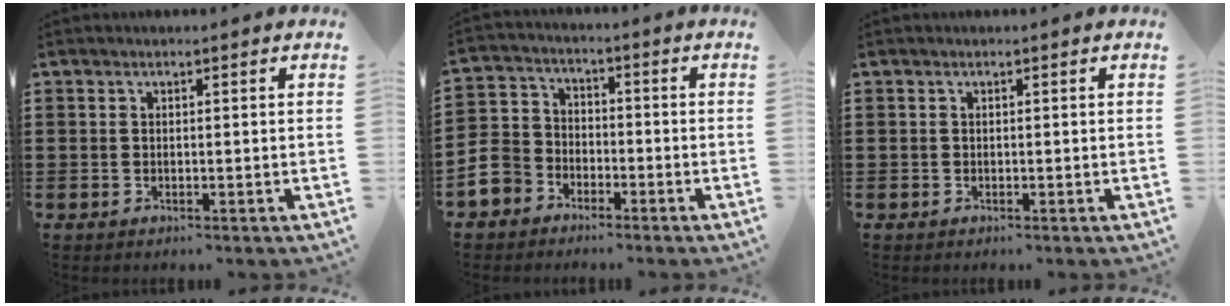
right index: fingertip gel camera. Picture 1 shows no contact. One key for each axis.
{"total": 6.5, "fx": -4.3, "fy": 4.6, "fz": 1.6, "tx": -0.078, "ty": 0.006, "tz": -0.095}
{"total": 0.0}